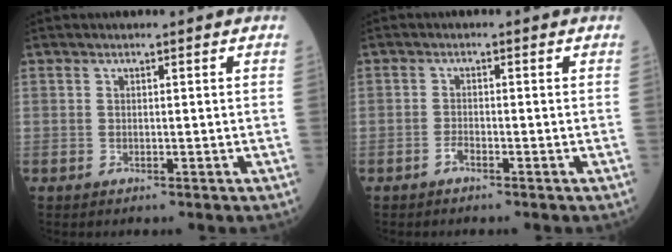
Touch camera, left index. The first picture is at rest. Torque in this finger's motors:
{"motor_torque": [0.11, 0.02, -0.01, 0.00]}